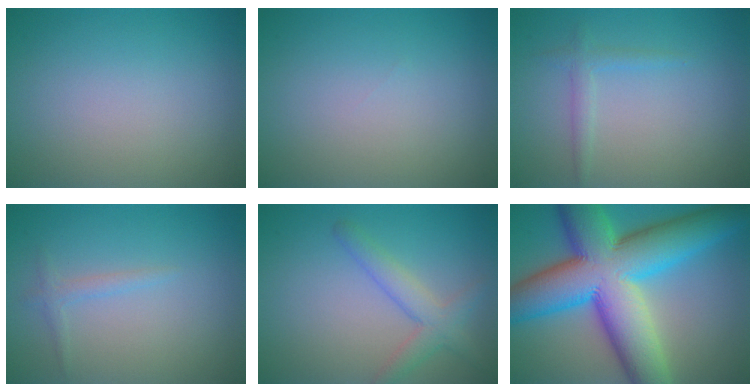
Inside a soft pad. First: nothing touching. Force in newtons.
{"total": 0.0}
{"total": 1.3, "press": 1.3, "slide": 0.0}
{"total": 1.1, "press": 1.1, "slide": 0.1}
{"total": 3.0, "press": 3.0, "slide": 0.2}
{"total": 16.0, "press": 16.0, "slide": 0.1}